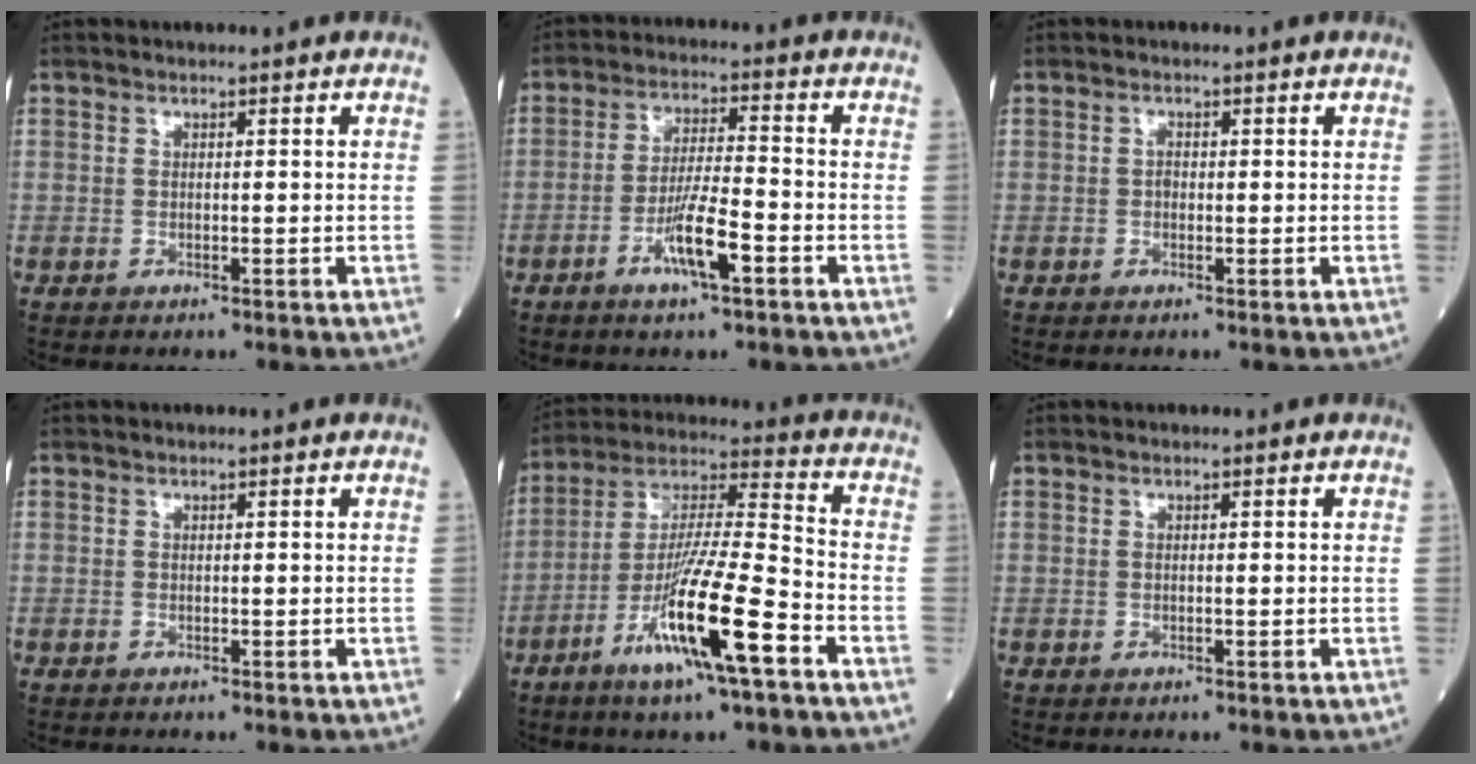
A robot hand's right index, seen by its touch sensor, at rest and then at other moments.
{"total": 7.7, "force": [-3.6, 0.7, 6.8], "torque": [-0.131, -0.004, -0.066]}
{"total": 1.0, "force": [-0.2, 0.6, 0.7], "torque": [-0.012, 0.003, -0.005]}
{"total": 0.0}
{"total": 16.4, "force": [-7.6, 0.6, 14.5], "torque": [-0.282, -0.018, -0.138]}
{"total": 0.0}